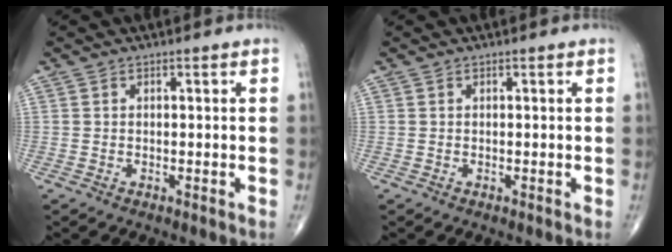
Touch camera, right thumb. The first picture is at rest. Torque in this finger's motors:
{"motor_torque": [0.07, 0.07, -0.01, 0.01, 0.00]}